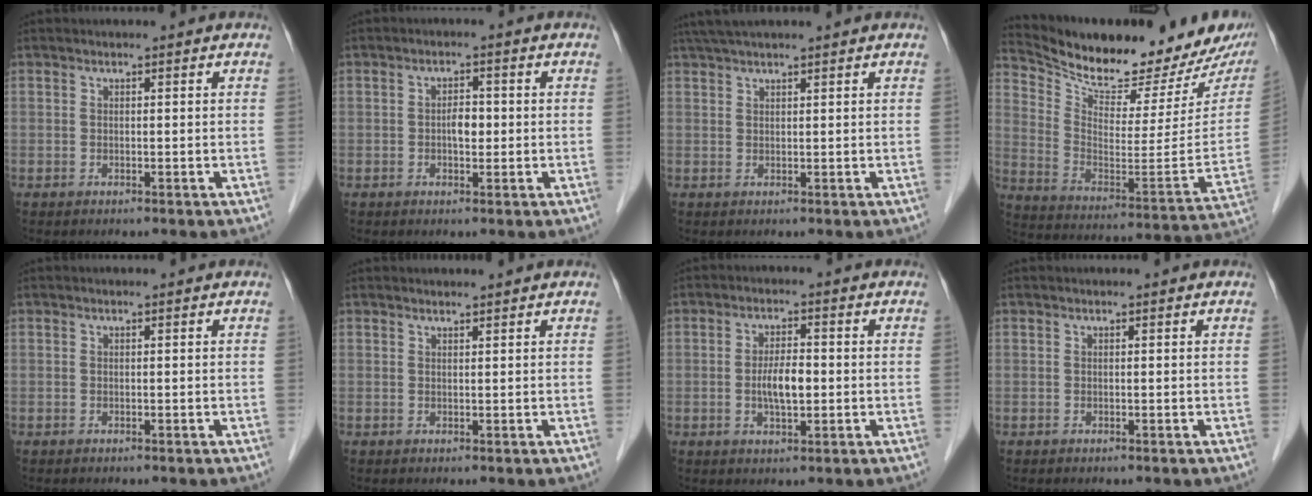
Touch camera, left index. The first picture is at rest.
{"total": 2.5, "force": [-0.3, 1.3, 2.2], "torque": [-0.035, 0.004, -0.004]}
{"total": 5.4, "force": [4.6, -0.2, 2.8], "torque": [-0.047, 0.041, 0.083]}
{"total": 22.3, "force": [20.1, 4.5, 8.7], "torque": [-0.147, -0.058, 0.296]}
{"total": 0.0}
{"total": 0.9, "force": [0.9, 0.0, 0.1], "torque": [-0.007, 0.003, 0.016]}
{"total": 4.9, "force": [-0.4, 1.4, 4.6], "torque": [-0.092, -0.001, -0.005]}
{"total": 0.0}